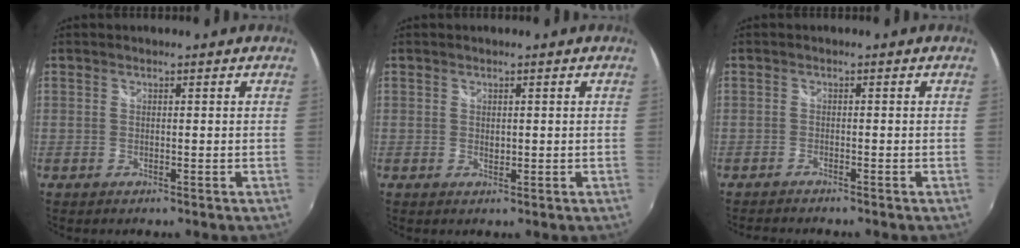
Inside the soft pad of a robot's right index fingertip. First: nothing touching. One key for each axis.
{"total": 0.8, "fx": 0.2, "fy": 0.7, "fz": 0.5, "tx": -0.007, "ty": 0.000, "tz": 0.003}
{"total": 2.4, "fx": -2.3, "fy": 0.2, "fz": 0.7, "tx": -0.027, "ty": -0.011, "tz": -0.041}